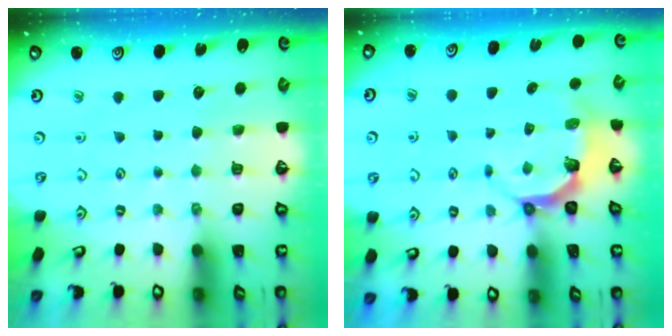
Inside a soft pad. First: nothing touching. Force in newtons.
{"total": 5.1, "press": 4.0, "slide": 3.2}